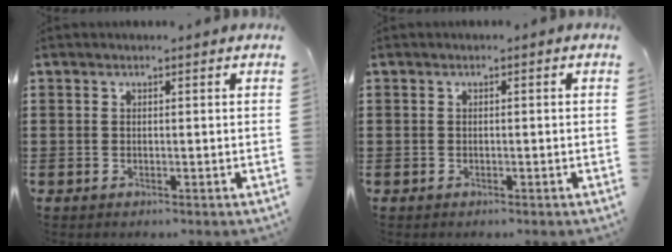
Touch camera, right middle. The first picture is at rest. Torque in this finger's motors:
{"motor_torque": [0.73, -0.98, 0.02, 0.01]}